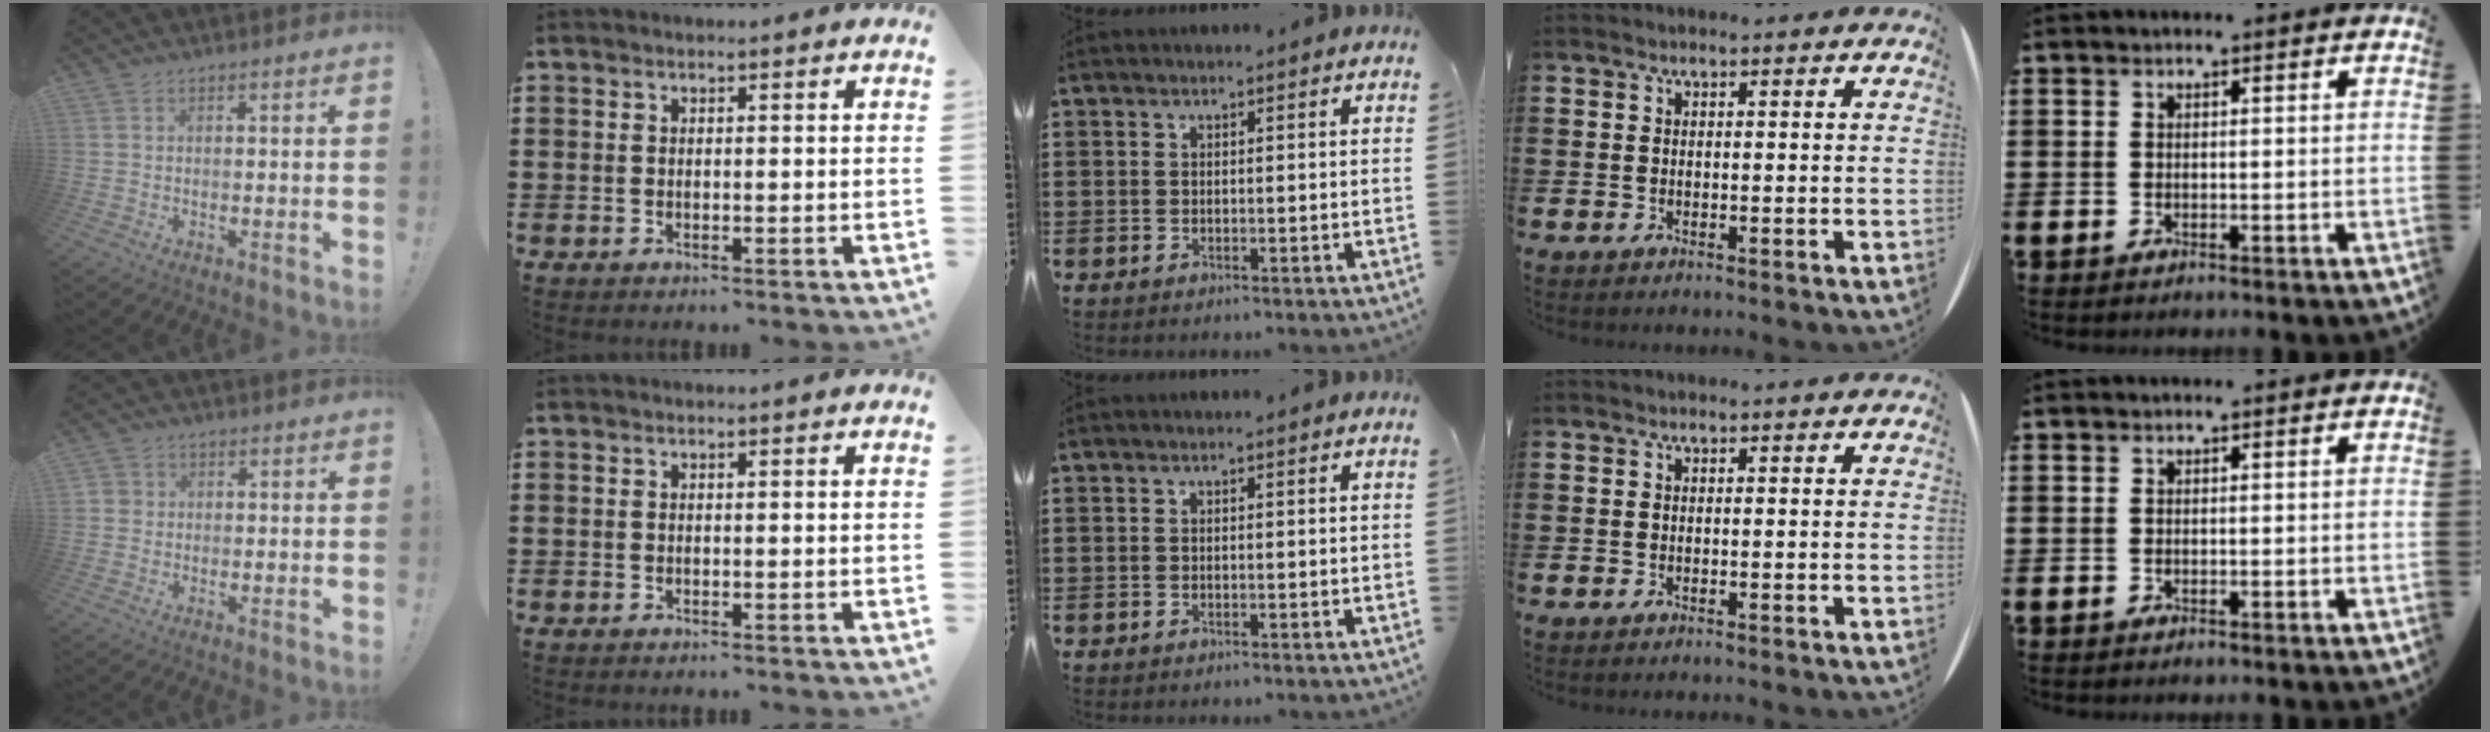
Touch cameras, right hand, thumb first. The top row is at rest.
{"thumb": {"total": 2.2, "force": [-0.2, 2.1, 0.8], "torque": [-0.017, 0.010, -0.003]}}